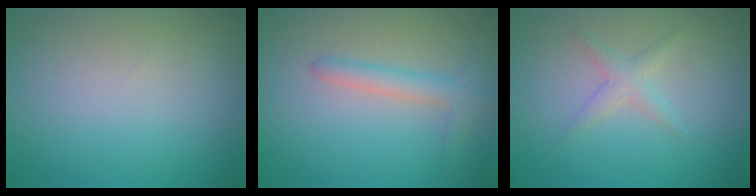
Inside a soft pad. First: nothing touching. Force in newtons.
{"total": 2.4, "press": 2.4, "slide": 0.2}
{"total": 1.6, "press": 1.6, "slide": 0.1}